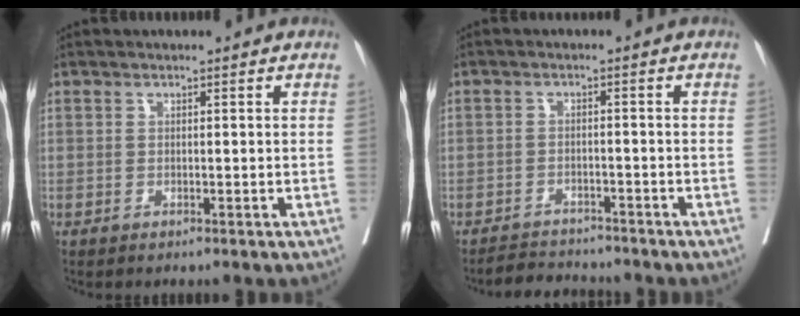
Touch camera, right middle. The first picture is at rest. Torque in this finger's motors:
{"motor_torque": [0.12, -0.31, -0.05, 0.00]}